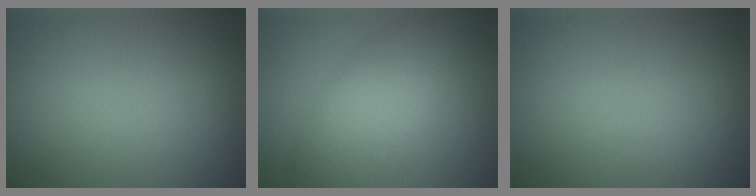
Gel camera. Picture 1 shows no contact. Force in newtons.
{"total": 5.2, "press": 5.2, "slide": 0.3}
{"total": 0.0}